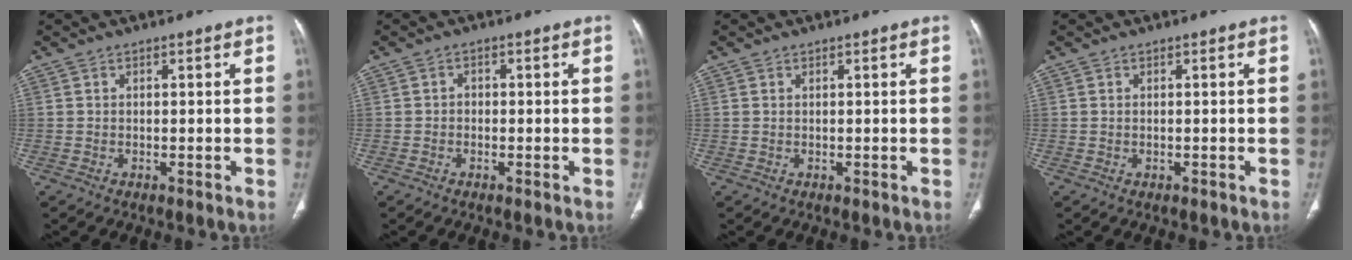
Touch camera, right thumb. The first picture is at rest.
{"total": 1.2, "force": [-0.4, 1.0, 0.5], "torque": [0.002, 0.005, -0.011]}
{"total": 0.0}
{"total": 0.0}